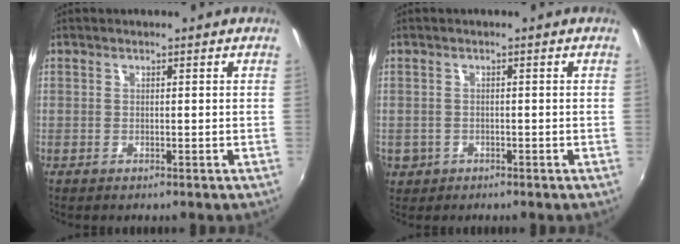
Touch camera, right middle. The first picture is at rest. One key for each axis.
{"total": 4.1, "fx": -1.4, "fy": 3.6, "fz": 1.5, "tx": -0.042, "ty": -0.004, "tz": -0.017}